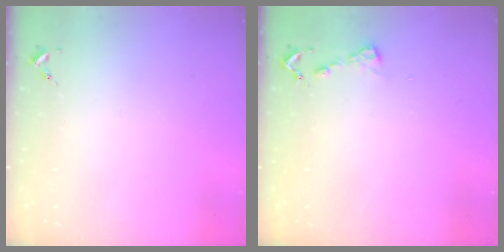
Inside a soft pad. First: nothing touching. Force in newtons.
{"total": 4.0, "press": 4.0, "slide": 0.3}